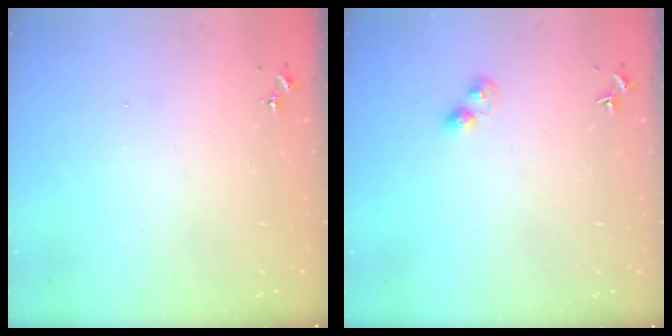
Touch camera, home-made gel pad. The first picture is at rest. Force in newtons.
{"total": 3.9, "press": 3.9, "slide": 0.4}